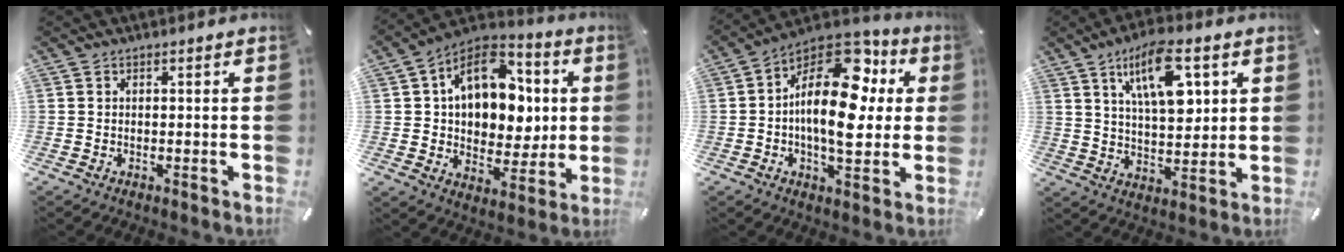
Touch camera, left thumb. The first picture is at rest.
{"total": 15.8, "force": [4.6, 12.2, 8.9], "torque": [-0.127, -0.019, 0.089]}
{"total": 19.7, "force": [3.4, 11.0, 16.0], "torque": [-0.268, -0.027, 0.055]}
{"total": 14.4, "force": [6.6, 6.8, 10.9], "torque": [-0.172, -0.013, 0.111]}